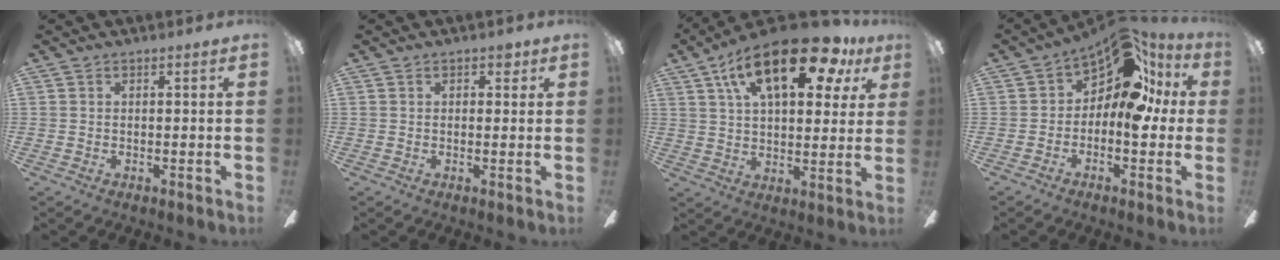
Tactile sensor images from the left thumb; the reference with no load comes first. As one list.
[{"total": 2.0, "force": [1.0, 1.3, 1.2], "torque": [-0.006, 0.000, 0.014]}, {"total": 21.9, "force": [11.2, 9.4, 16.3], "torque": [-0.251, -0.034, 0.180]}, {"total": 14.0, "force": [4.9, 8.4, 10.0], "torque": [-0.131, -0.025, 0.088]}]